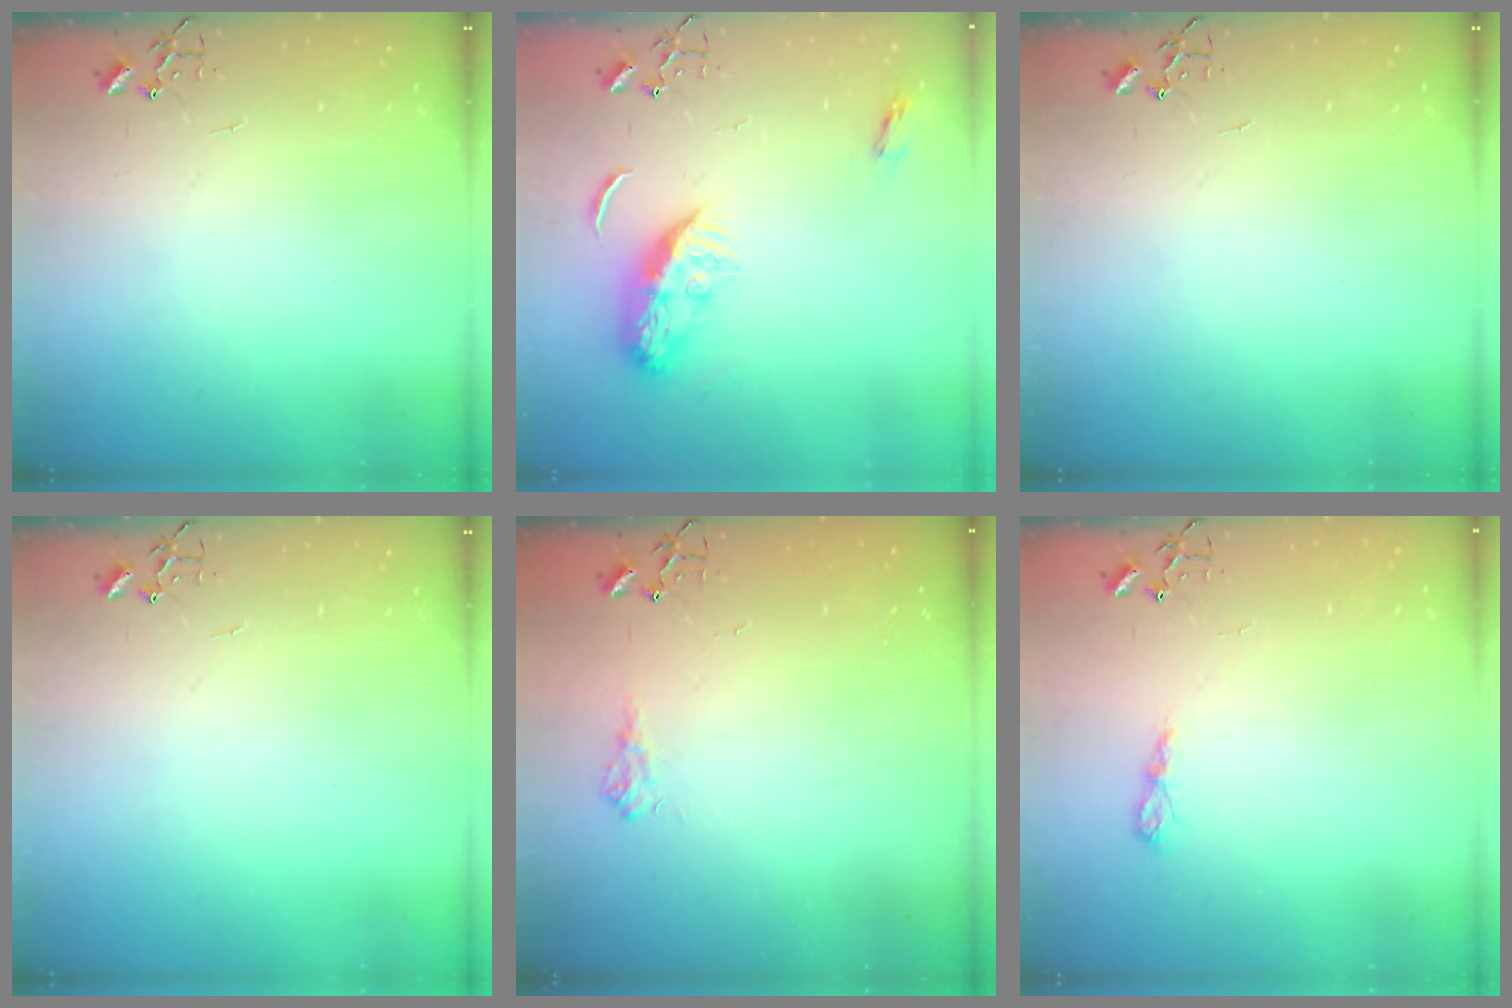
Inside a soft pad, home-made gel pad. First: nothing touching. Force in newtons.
{"total": 11.2, "press": 11.2, "slide": 0.5}
{"total": 0.0}
{"total": 0.0}
{"total": 6.2, "press": 6.2, "slide": 0.9}
{"total": 5.5, "press": 5.5, "slide": 0.6}